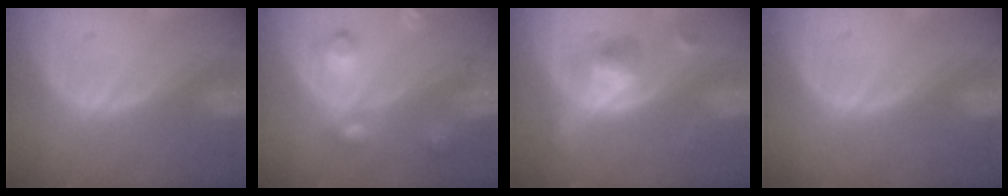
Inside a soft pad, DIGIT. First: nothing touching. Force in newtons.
{"total": 5.9, "press": 5.9, "slide": 0.2}
{"total": 5.1, "press": 5.0, "slide": 1.1}
{"total": 0.0}